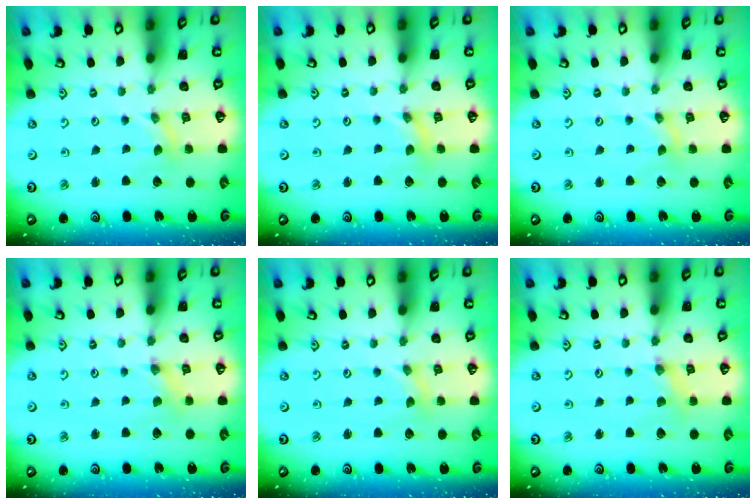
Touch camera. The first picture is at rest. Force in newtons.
{"total": 0.0}
{"total": 0.0}
{"total": 0.0}
{"total": 0.0}
{"total": 1.5, "press": 1.5, "slide": 0.1}